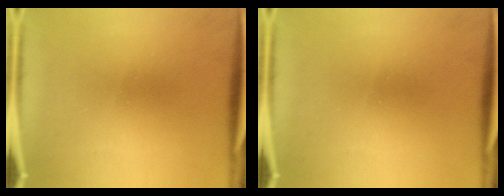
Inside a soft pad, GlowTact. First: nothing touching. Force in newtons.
{"total": 0.0}